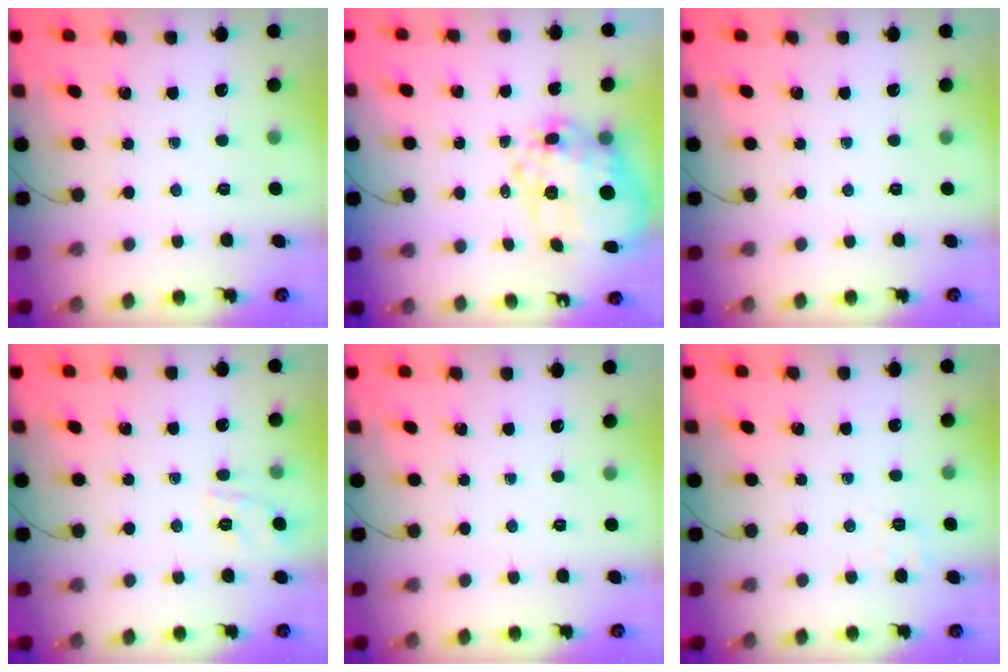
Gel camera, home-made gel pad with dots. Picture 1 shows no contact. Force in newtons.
{"total": 17.6, "press": 17.2, "slide": 3.4}
{"total": 0.0}
{"total": 1.9, "press": 0.9, "slide": 1.6}
{"total": 0.0}
{"total": 3.0, "press": 2.3, "slide": 1.9}